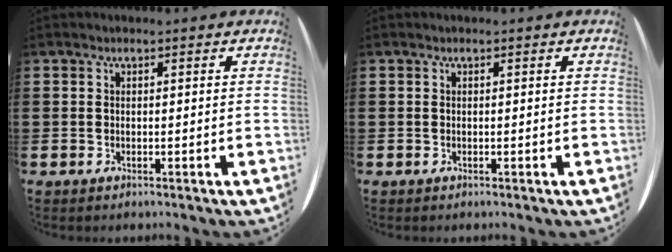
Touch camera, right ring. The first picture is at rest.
{"total": 0.0}